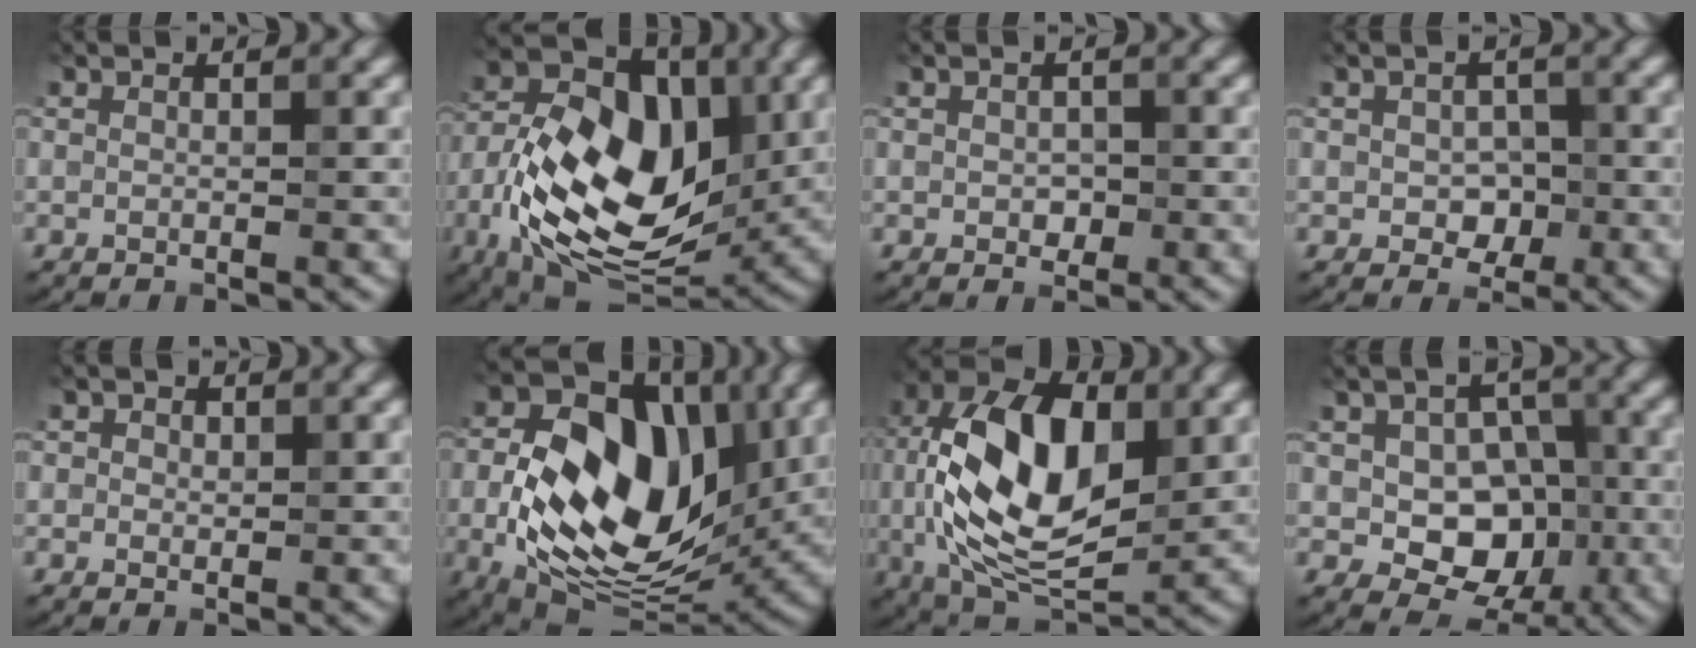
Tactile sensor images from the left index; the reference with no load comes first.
{"total": 14.6, "force": [-2.2, 8.9, 11.4], "torque": [-0.193, 0.009, -0.051]}
{"total": 1.3, "force": [-0.2, 1.0, 0.8], "torque": [-0.018, -0.005, -0.003]}
{"total": 2.7, "force": [-0.4, 2.1, 1.7], "torque": [-0.032, -0.008, -0.008]}
{"total": 1.3, "force": [0.4, 1.2, 0.4], "torque": [-0.004, -0.001, 0.000]}
{"total": 15.7, "force": [0.2, 10.1, 12.0], "torque": [-0.211, -0.009, -0.011]}
{"total": 13.7, "force": [1.0, 7.4, 11.5], "torque": [-0.217, 0.012, 0.008]}
{"total": 7.6, "force": [-1.1, 5.7, 4.9], "torque": [-0.056, -0.003, -0.024]}